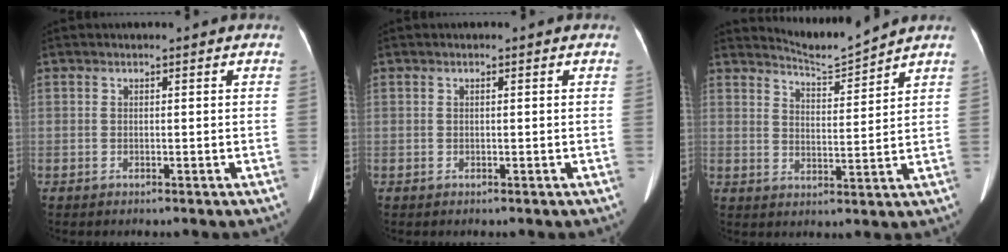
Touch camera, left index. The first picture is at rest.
{"total": 0.0}
{"total": 5.5, "force": [5.3, -1.3, -0.4], "torque": [-0.007, -0.020, 0.098]}